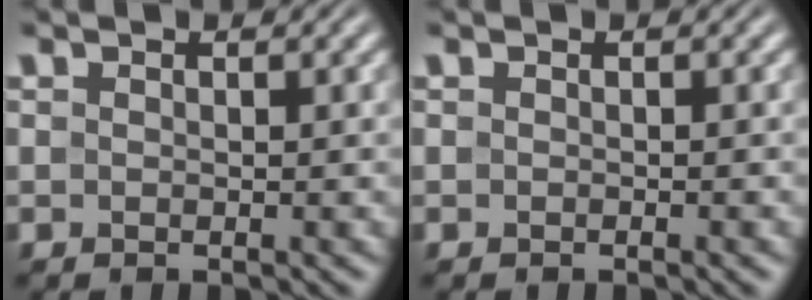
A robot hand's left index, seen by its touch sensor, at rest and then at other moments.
{"total": 0.6, "force": [-0.3, 0.0, 0.4], "torque": [-0.006, 0.002, -0.004]}